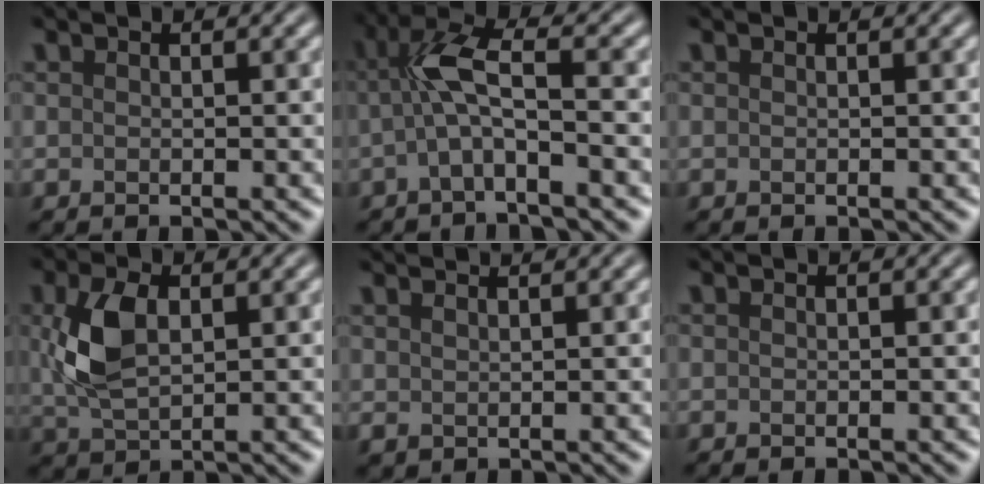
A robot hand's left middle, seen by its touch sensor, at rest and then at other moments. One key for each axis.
{"total": 4.0, "fx": -0.8, "fy": 0.7, "fz": 3.9, "tx": -0.088, "ty": 0.018, "tz": -0.022}
{"total": 0.0}
{"total": 5.1, "fx": 1.0, "fy": 3.0, "fz": 4.0, "tx": -0.103, "ty": 0.007, "tz": 0.027}
{"total": 1.9, "fx": 1.8, "fy": 0.3, "fz": 0.5, "tx": -0.020, "ty": 0.010, "tz": 0.034}
{"total": 0.0}